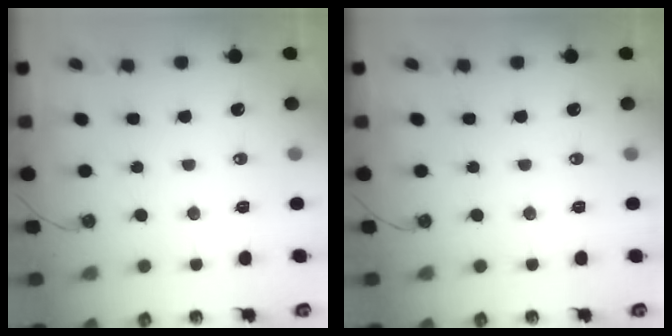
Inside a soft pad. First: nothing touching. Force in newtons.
{"total": 0.0}